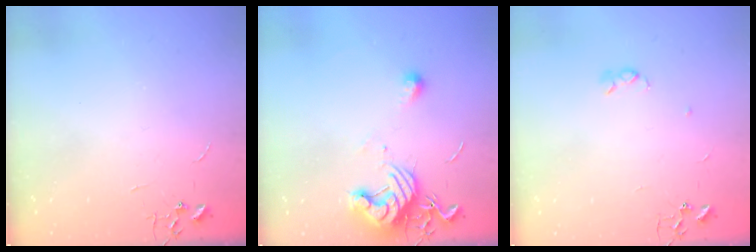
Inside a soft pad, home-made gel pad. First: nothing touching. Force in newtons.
{"total": 12.4, "press": 12.4, "slide": 0.4}
{"total": 3.2, "press": 3.1, "slide": 0.6}